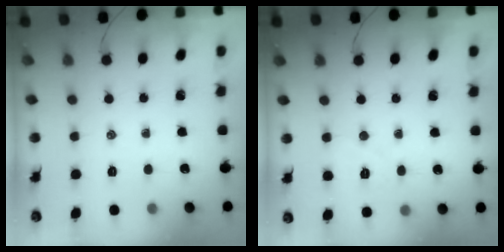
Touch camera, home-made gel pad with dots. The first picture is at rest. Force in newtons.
{"total": 4.2, "press": 4.1, "slide": 1.2}